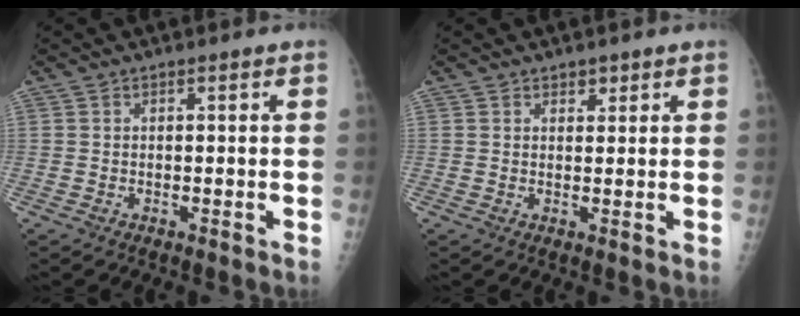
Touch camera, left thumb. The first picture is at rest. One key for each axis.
{"total": 1.6, "fx": 1.1, "fy": 1.0, "fz": 0.5, "tx": 0.006, "ty": -0.006, "tz": 0.015}